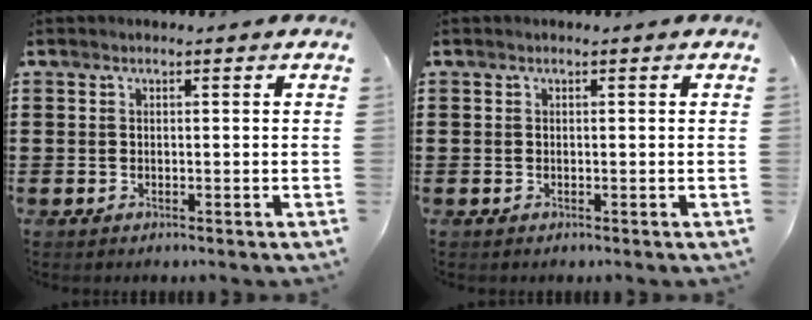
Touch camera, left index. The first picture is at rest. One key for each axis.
{"total": 0.0}